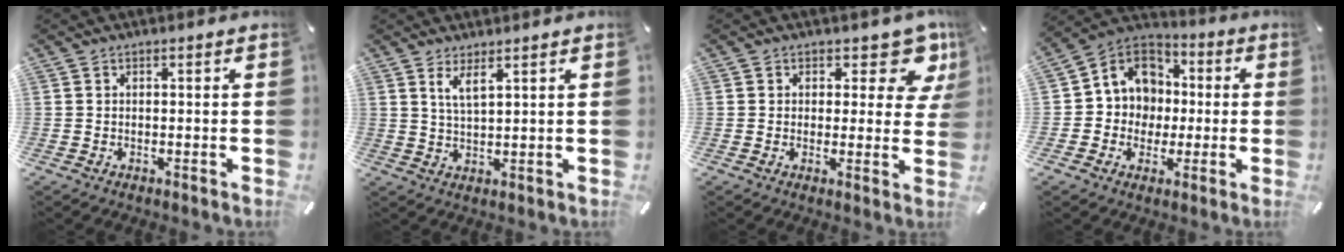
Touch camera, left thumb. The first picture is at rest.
{"total": 3.9, "force": [2.5, 0.8, 2.9], "torque": [-0.063, -0.001, 0.044]}
{"total": 9.6, "force": [5.7, 5.1, 5.8], "torque": [-0.056, -0.037, 0.094]}
{"total": 9.7, "force": [-0.2, 9.6, 1.5], "torque": [-0.043, -0.003, 0.000]}